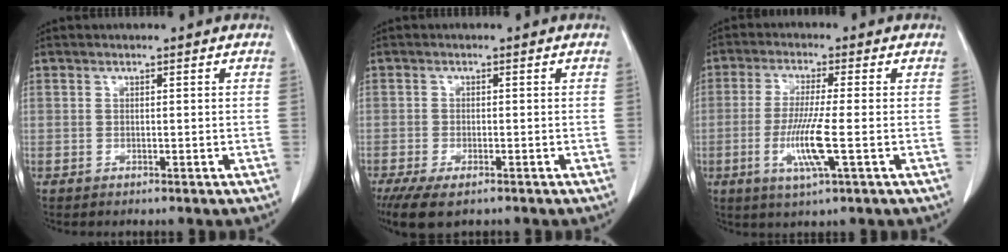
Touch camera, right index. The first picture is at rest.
{"total": 6.8, "force": [-4.4, 2.8, 4.4], "torque": [-0.079, -0.014, -0.072]}
{"total": 8.3, "force": [-2.1, 0.0, 8.1], "torque": [-0.162, -0.017, -0.041]}